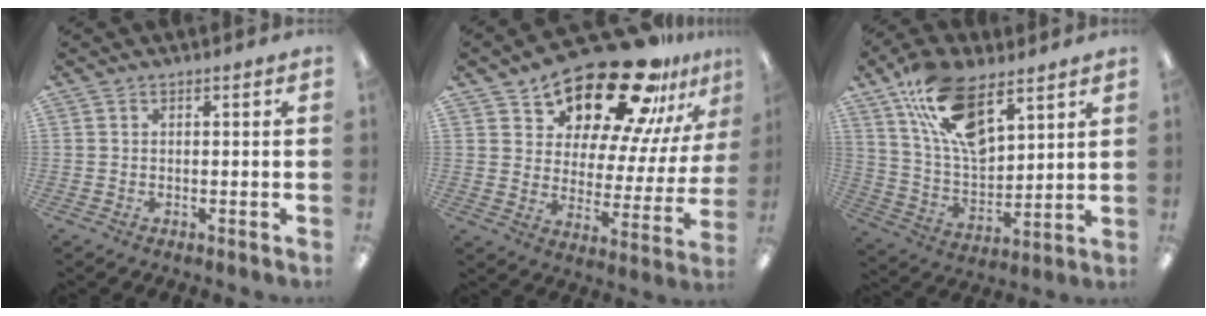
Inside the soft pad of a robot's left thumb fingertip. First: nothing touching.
{"total": 23.2, "force": [18.7, 8.8, 10.6], "torque": [-0.155, -0.146, 0.314]}
{"total": 17.9, "force": [10.4, 8.8, 11.7], "torque": [-0.218, -0.032, 0.190]}